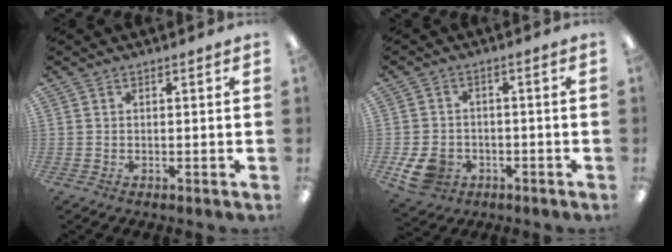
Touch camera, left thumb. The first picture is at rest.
{"total": 7.1, "force": [-3.2, 5.4, 3.2], "torque": [-0.074, 0.016, -0.055]}